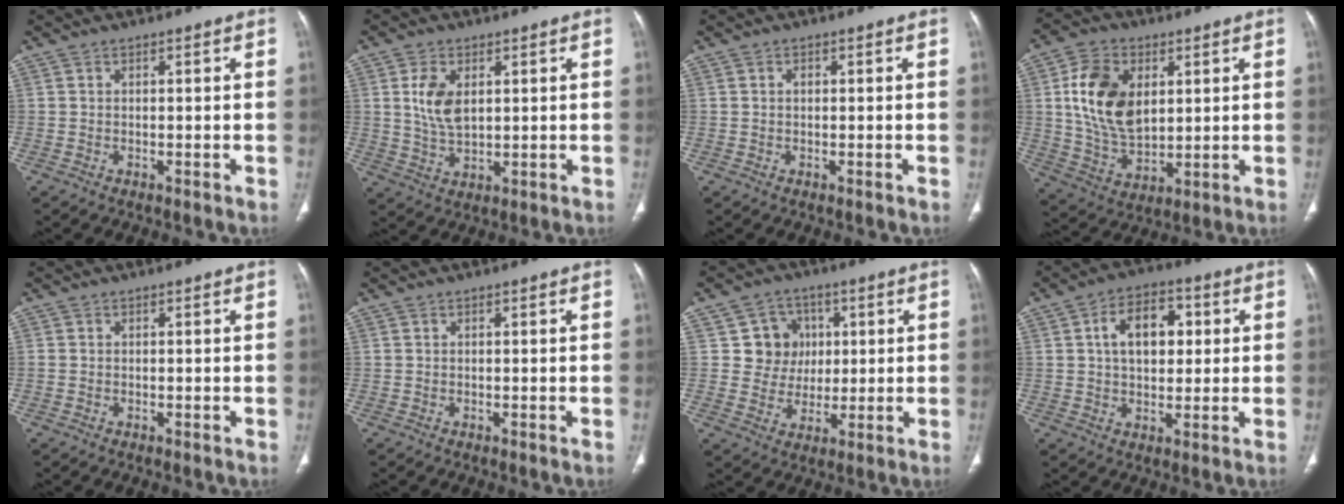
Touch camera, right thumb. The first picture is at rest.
{"total": 7.1, "force": [1.9, 4.1, 5.5], "torque": [-0.102, -0.011, 0.043]}
{"total": 0.7, "force": [0.1, 0.5, 0.5], "torque": [-0.007, 0.001, 0.001]}
{"total": 15.1, "force": [3.6, 9.8, 10.9], "torque": [-0.177, -0.016, 0.072]}
{"total": 0.5, "force": [-0.1, 0.5, 0.2], "torque": [-0.005, 0.001, -0.002]}
{"total": 0.0}
{"total": 8.4, "force": [2.0, 8.0, 1.8], "torque": [0.016, 0.004, 0.032]}
{"total": 10.4, "force": [2.2, 6.7, 7.7], "torque": [-0.097, 0.009, 0.032]}